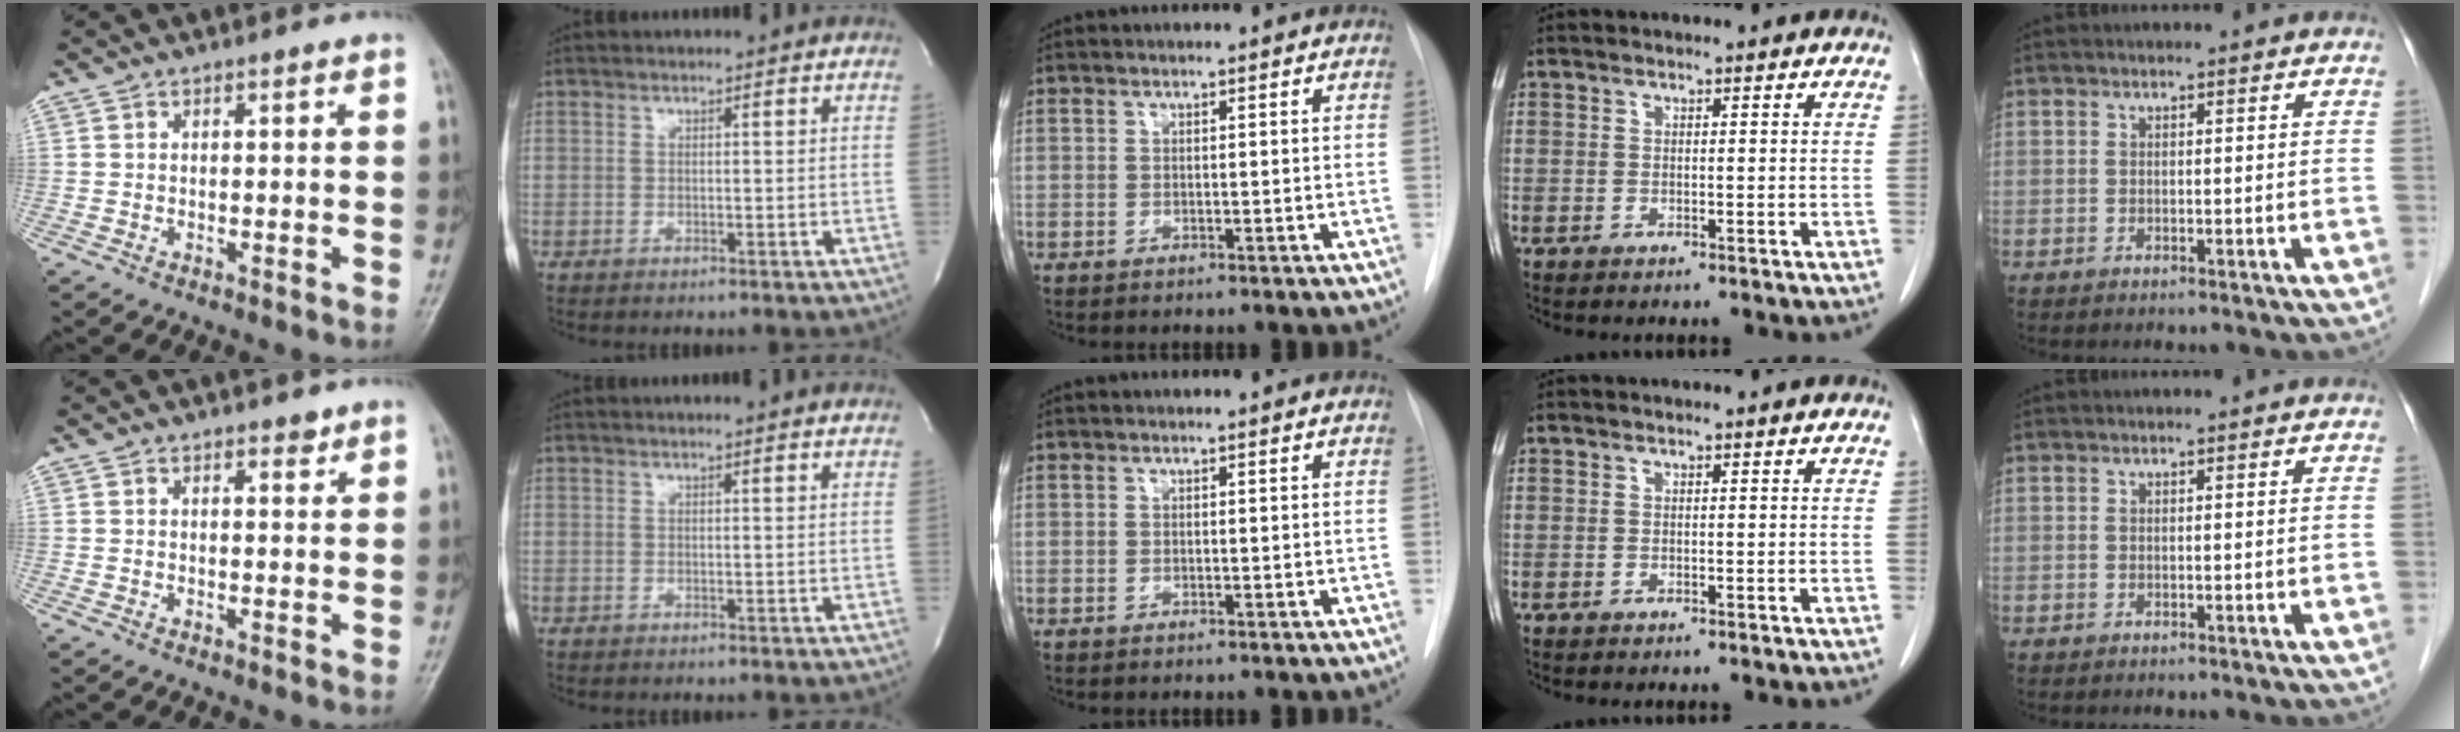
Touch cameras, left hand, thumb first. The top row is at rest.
{"thumb": {"total": 1.9, "force": [1.4, 0.8, 1.0], "torque": [-0.005, -0.007, 0.017]}, "index": {"total": 0.9, "force": [0.9, -0.1, 0.3], "torque": [-0.016, 0.001, 0.011]}}